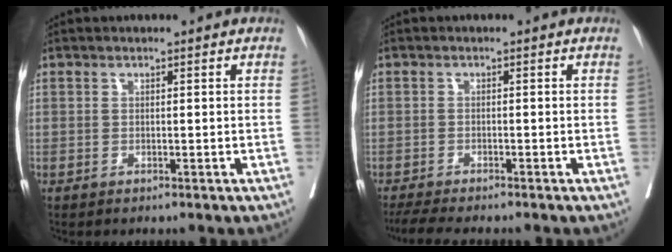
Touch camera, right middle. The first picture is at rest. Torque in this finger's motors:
{"motor_torque": [0.26, -0.25, 0.02, 0.01]}